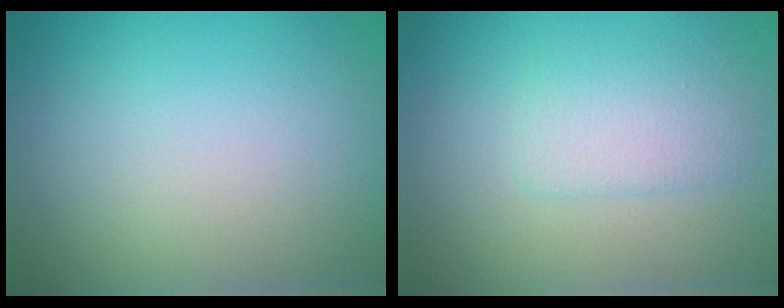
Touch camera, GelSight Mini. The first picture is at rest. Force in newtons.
{"total": 1.8, "press": 1.8, "slide": 0.1}